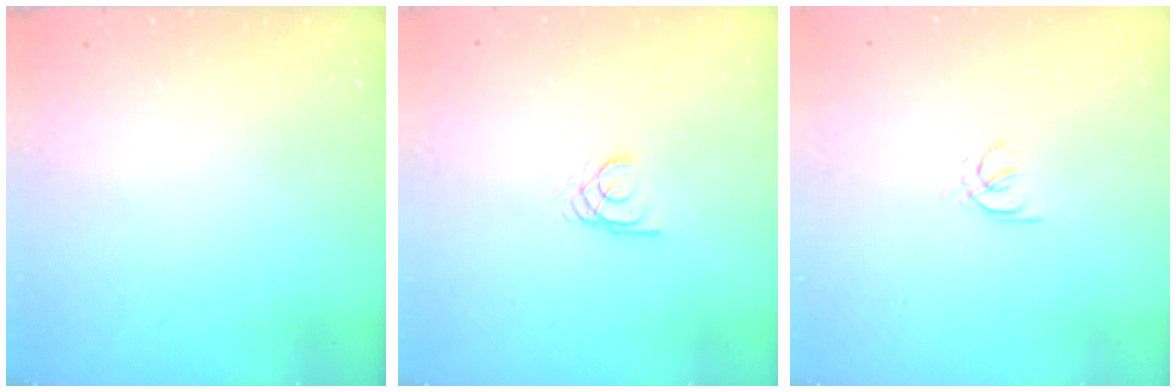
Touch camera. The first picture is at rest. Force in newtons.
{"total": 2.0, "press": 2.0, "slide": 0.2}
{"total": 1.2, "press": 1.2, "slide": 0.4}